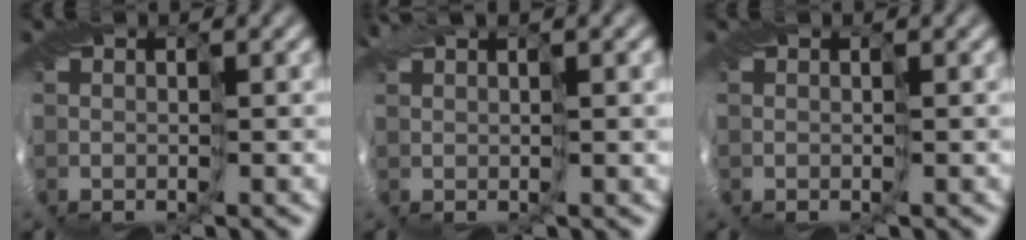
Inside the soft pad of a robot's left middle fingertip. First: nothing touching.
{"total": 4.7, "force": [2.5, 1.1, 3.8], "torque": [-0.069, 0.015, 0.052]}
{"total": 0.0}